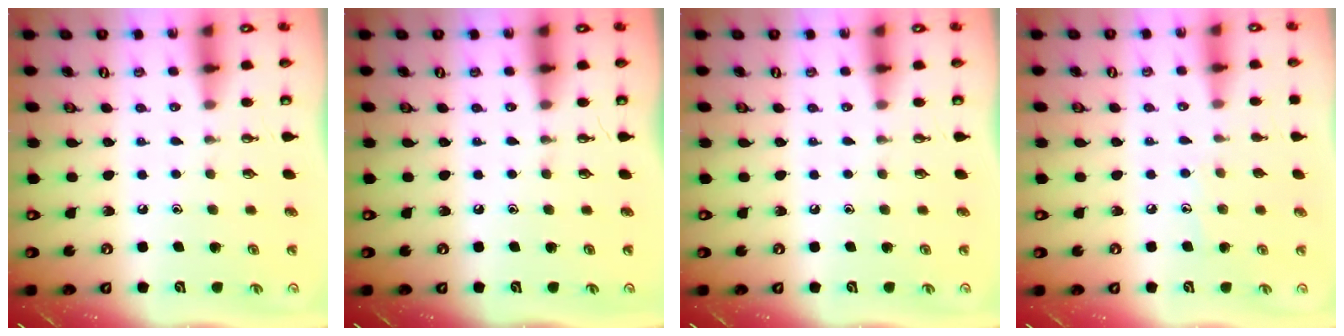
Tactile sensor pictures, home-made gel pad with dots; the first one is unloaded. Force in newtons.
{"total": 0.0}
{"total": 0.0}
{"total": 5.4, "press": 5.4, "slide": 0.5}